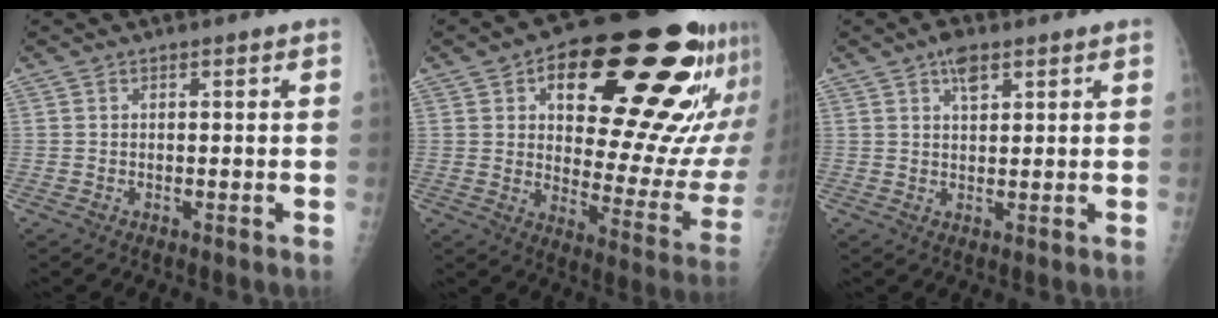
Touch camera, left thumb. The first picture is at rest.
{"total": 30.0, "force": [14.7, 12.6, 22.9], "torque": [-0.267, -0.019, 0.216]}
{"total": 3.8, "force": [2.3, 1.7, 2.6], "torque": [-0.035, -0.005, 0.037]}